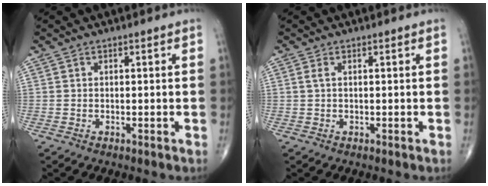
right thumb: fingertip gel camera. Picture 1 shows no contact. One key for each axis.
{"total": 0.9, "fx": 0.2, "fy": 0.3, "fz": 0.8, "tx": -0.026, "ty": 0.004, "tz": 0.003}